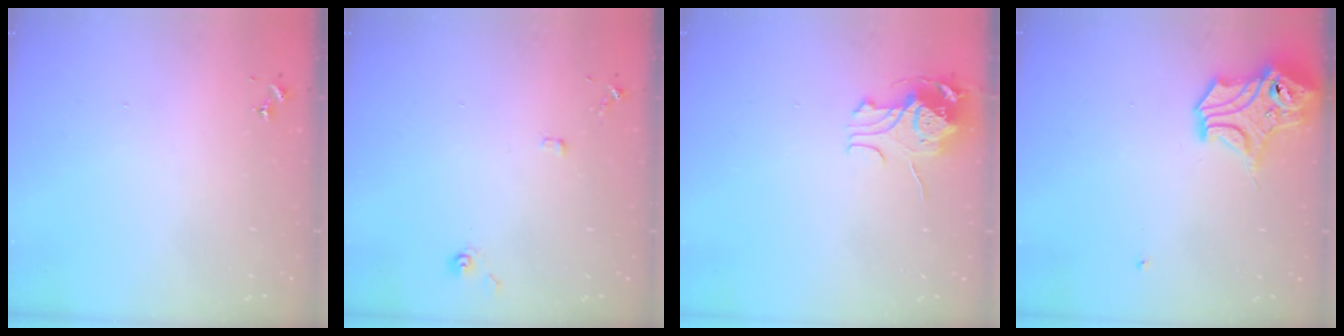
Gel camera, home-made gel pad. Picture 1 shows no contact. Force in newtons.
{"total": 6.5, "press": 6.4, "slide": 0.6}
{"total": 10.6, "press": 10.6, "slide": 0.9}
{"total": 14.1, "press": 14.0, "slide": 1.9}